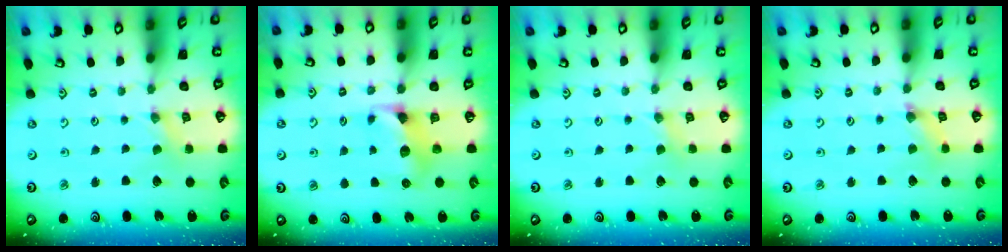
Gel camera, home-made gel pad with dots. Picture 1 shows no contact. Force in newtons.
{"total": 7.0, "press": 7.0, "slide": 0.6}
{"total": 2.4, "press": 2.3, "slide": 0.5}
{"total": 1.7, "press": 1.7, "slide": 0.3}